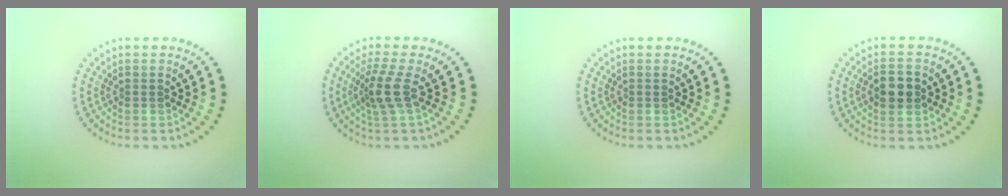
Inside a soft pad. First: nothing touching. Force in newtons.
{"total": 2.8, "press": 2.1, "slide": 1.8}
{"total": 0.0}
{"total": 3.0, "press": 3.0, "slide": 0.1}